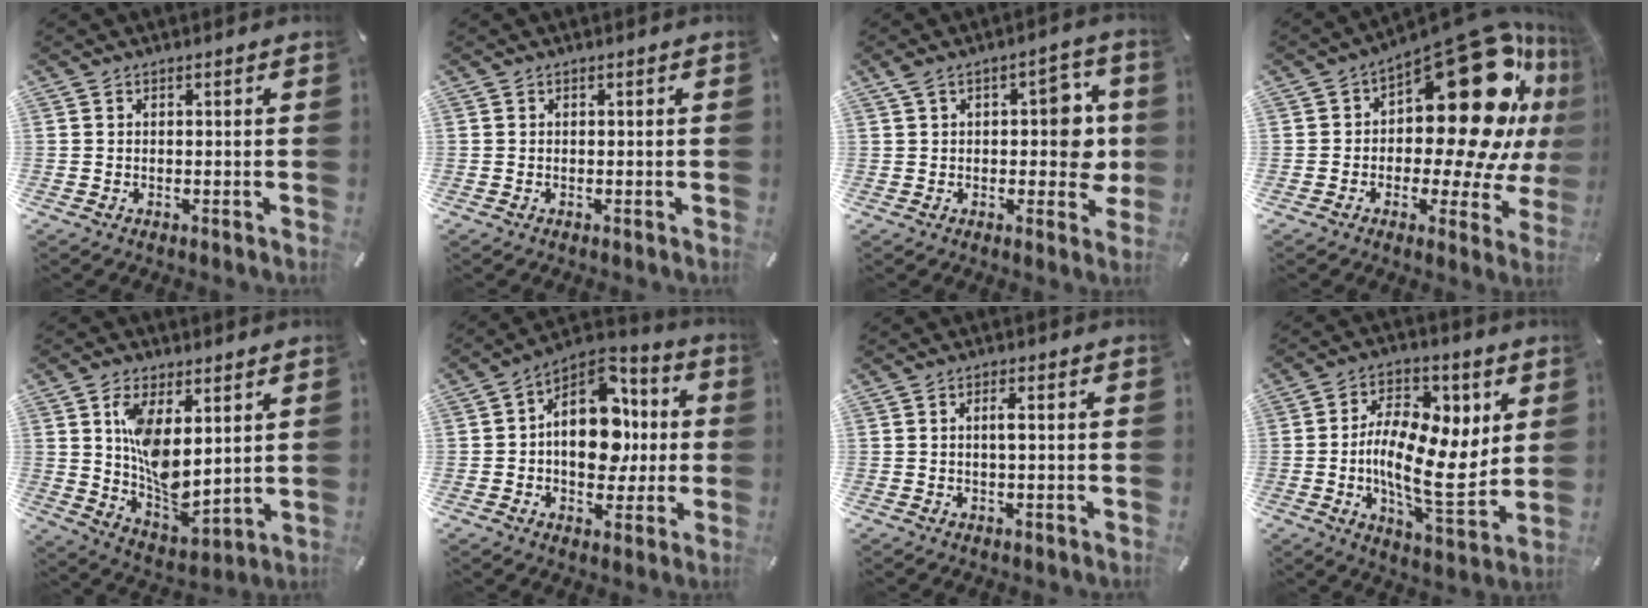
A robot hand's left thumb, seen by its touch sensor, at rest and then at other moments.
{"total": 0.0}
{"total": 12.3, "force": [1.2, 6.8, 10.1], "torque": [-0.114, -0.004, 0.018]}
{"total": 28.6, "force": [9.6, 13.8, 23.2], "torque": [-0.307, -0.087, 0.175]}
{"total": 11.4, "force": [4.1, 6.1, 8.7], "torque": [-0.159, -0.033, 0.079]}
{"total": 16.6, "force": [1.6, 11.9, 11.4], "torque": [-0.177, -0.013, 0.030]}
{"total": 2.6, "force": [0.2, 0.4, 2.5], "torque": [-0.049, -0.001, 0.002]}
{"total": 17.3, "force": [0.5, 9.0, 14.8], "torque": [-0.234, -0.020, 0.005]}